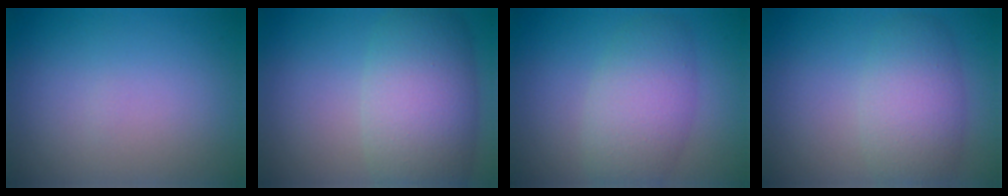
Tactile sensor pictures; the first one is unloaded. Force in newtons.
{"total": 7.6, "press": 7.6, "slide": 0.6}
{"total": 4.9, "press": 4.9, "slide": 0.2}
{"total": 4.9, "press": 4.9, "slide": 0.1}